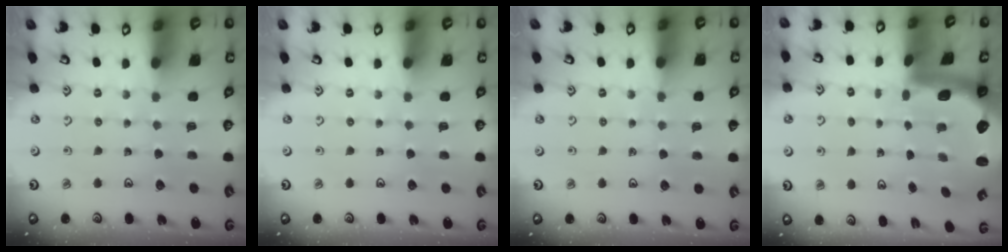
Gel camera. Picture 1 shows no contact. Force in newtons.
{"total": 0.0}
{"total": 1.9, "press": 1.9, "slide": 0.3}
{"total": 2.9, "press": 2.6, "slide": 1.4}